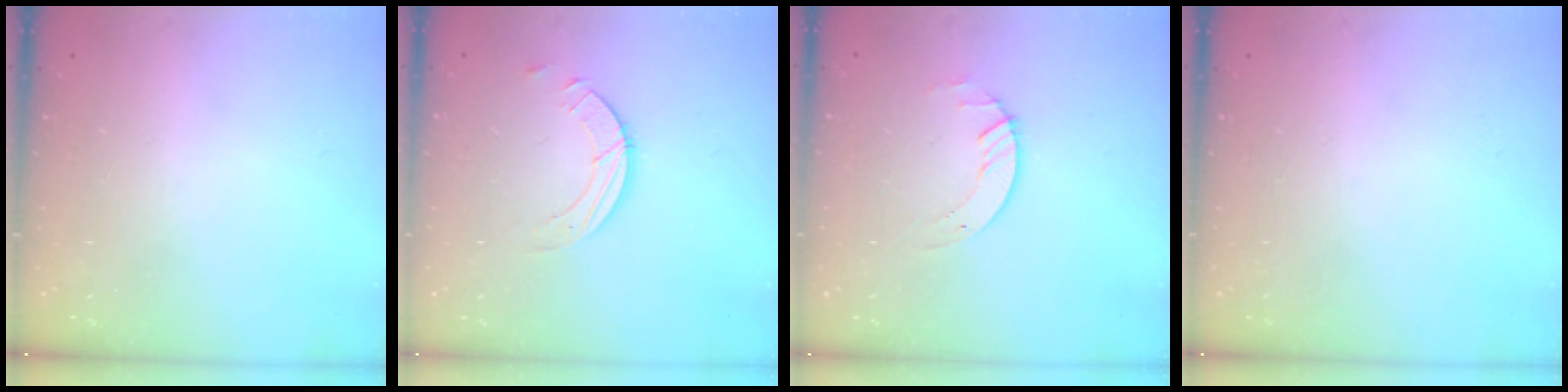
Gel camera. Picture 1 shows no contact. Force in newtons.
{"total": 3.4, "press": 3.4, "slide": 0.3}
{"total": 2.6, "press": 2.6, "slide": 0.3}
{"total": 0.0}